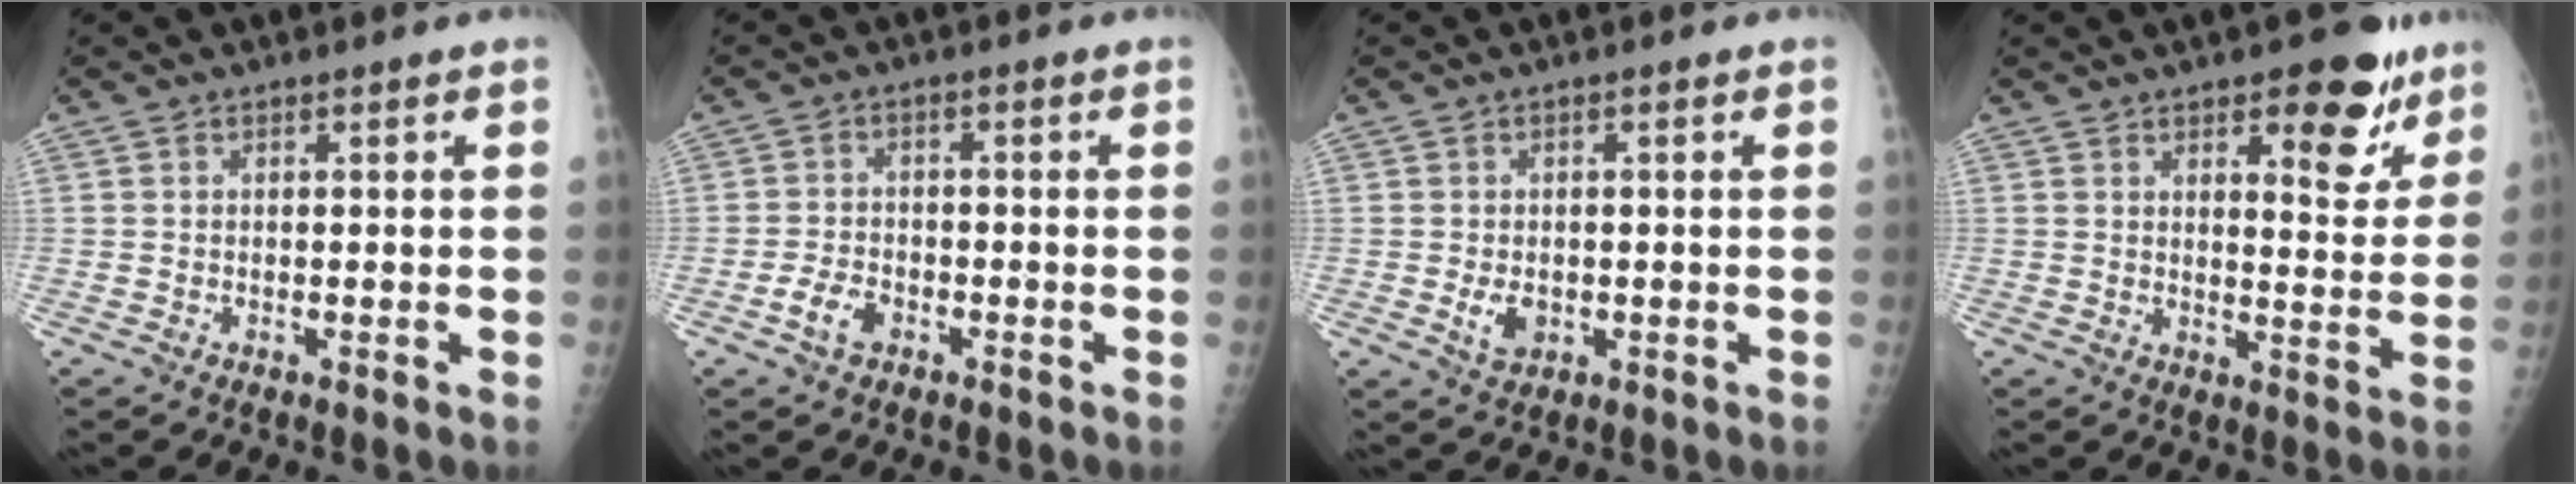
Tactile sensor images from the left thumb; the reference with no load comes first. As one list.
[{"total": 4.0, "force": [-2.1, 2.4, 2.3], "torque": [-0.042, 0.015, -0.039]}, {"total": 3.7, "force": [-0.6, 2.5, 2.6], "torque": [-0.038, -0.003, -0.004]}, {"total": 11.4, "force": [6.8, 4.6, 7.9], "torque": [-0.064, -0.036, 0.088]}]